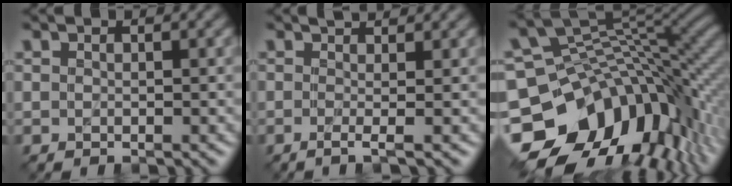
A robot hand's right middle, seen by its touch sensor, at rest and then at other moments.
{"total": 3.2, "force": [0.4, 1.0, 3.1], "torque": [-0.036, 0.006, -0.023]}
{"total": 14.7, "force": [-5.4, 9.7, 9.7], "torque": [-0.186, -0.005, -0.092]}